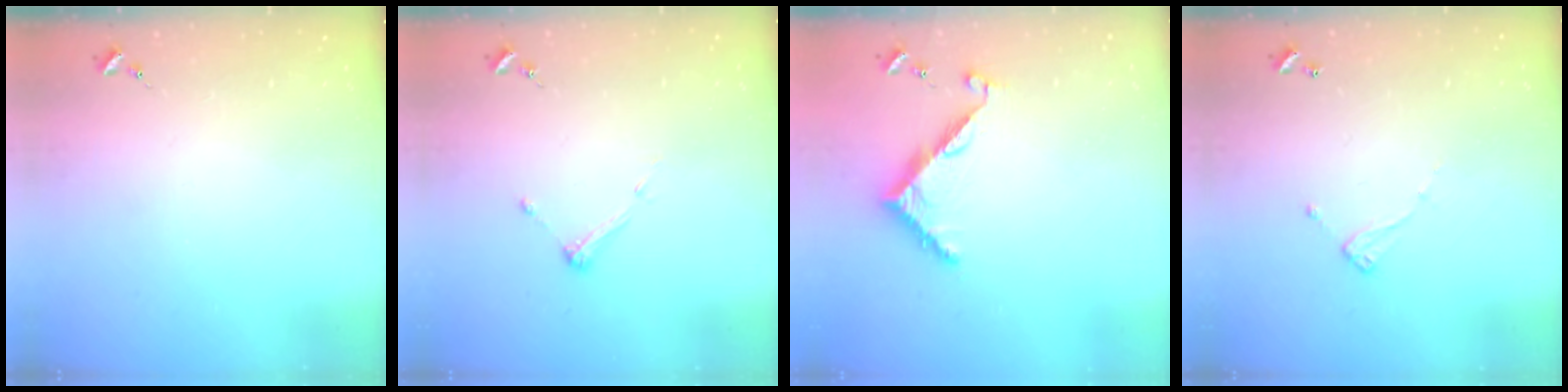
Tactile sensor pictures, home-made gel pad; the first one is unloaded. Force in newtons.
{"total": 4.4, "press": 4.3, "slide": 0.5}
{"total": 7.8, "press": 7.8, "slide": 0.1}
{"total": 5.0, "press": 5.0, "slide": 0.4}